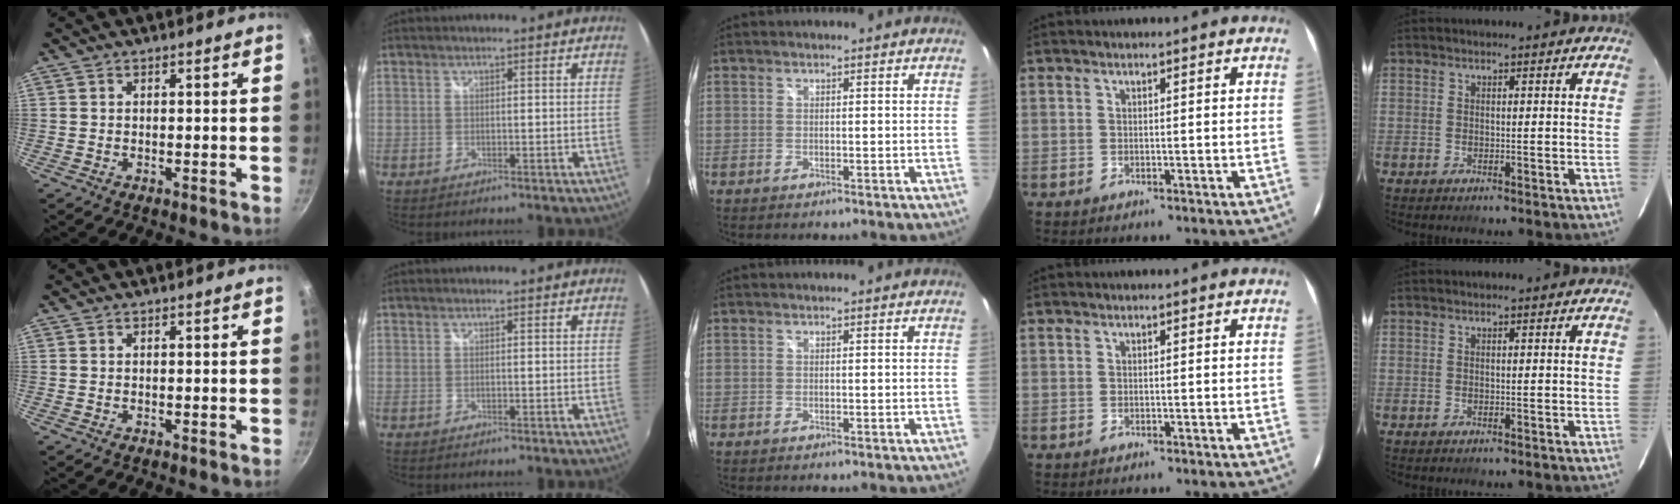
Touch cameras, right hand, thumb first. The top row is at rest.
{}